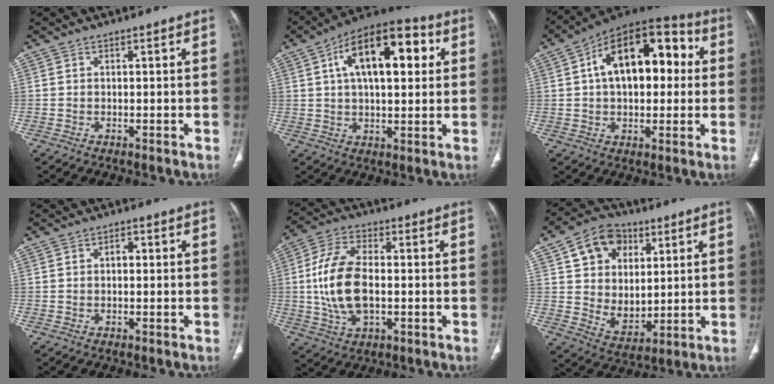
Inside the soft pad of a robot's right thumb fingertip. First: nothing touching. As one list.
[{"total": 18.1, "force": [5.1, 8.6, 15.0], "torque": [-0.212, 0.020, 0.072]}, {"total": 20.4, "force": [3.7, 11.6, 16.4], "torque": [-0.218, 0.036, 0.046]}, {"total": 1.5, "force": [0.0, 1.0, 1.1], "torque": [-0.012, 0.006, -0.003]}, {"total": 13.6, "force": [-0.6, 7.4, 11.4], "torque": [-0.226, 0.012, -0.010]}, {"total": 14.3, "force": [5.0, 11.1, 7.5], "torque": [-0.082, -0.022, 0.093]}]